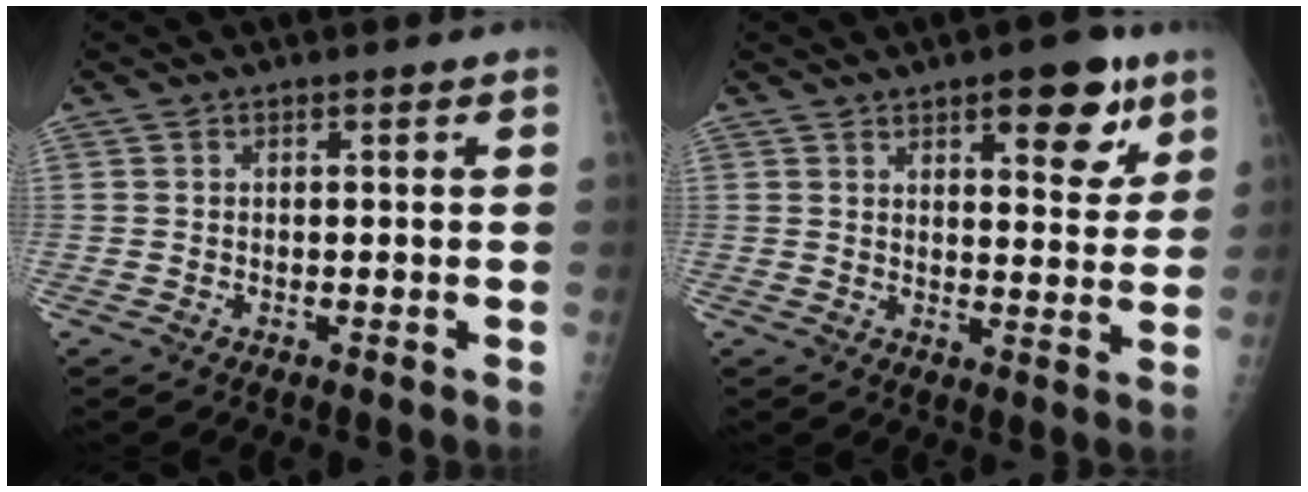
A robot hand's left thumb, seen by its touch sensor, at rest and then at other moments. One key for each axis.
{"total": 10.7, "fx": 6.0, "fy": 4.3, "fz": 7.7, "tx": -0.069, "ty": -0.029, "tz": 0.081}